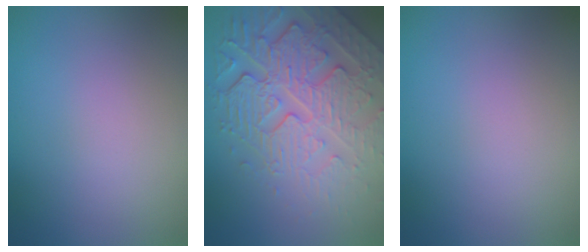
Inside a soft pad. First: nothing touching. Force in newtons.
{"total": 6.9, "press": 5.5, "slide": 4.2}
{"total": 0.0}